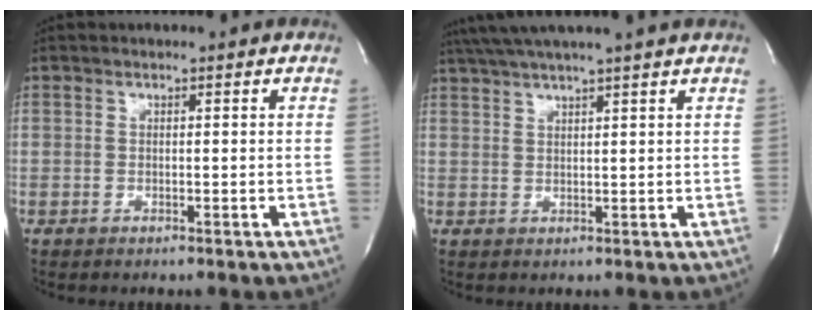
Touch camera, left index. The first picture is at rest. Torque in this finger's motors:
{"motor_torque": [0.57, -0.51, 0.42, 0.19]}